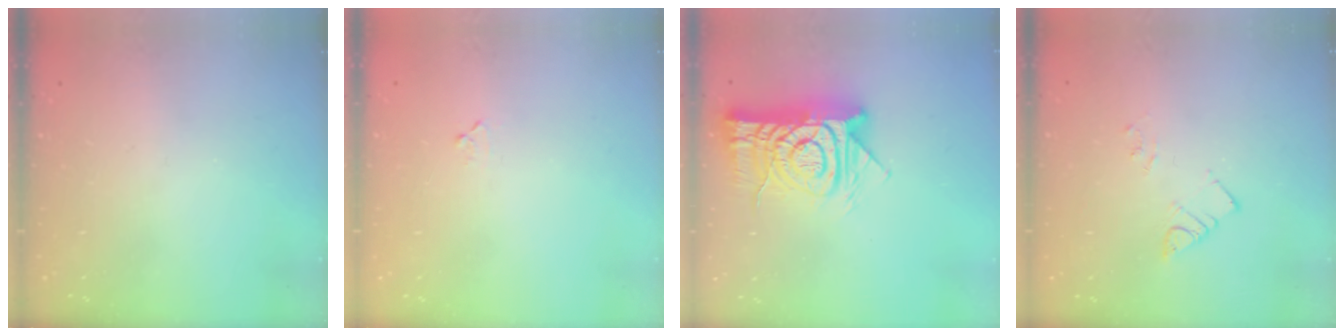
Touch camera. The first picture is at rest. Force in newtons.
{"total": 3.4, "press": 3.4, "slide": 0.4}
{"total": 16.8, "press": 16.8, "slide": 1.7}
{"total": 4.0, "press": 3.9, "slide": 0.5}